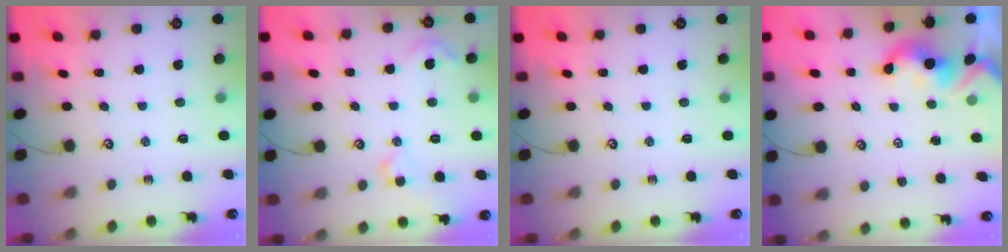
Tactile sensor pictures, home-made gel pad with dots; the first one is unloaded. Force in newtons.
{"total": 4.2, "press": 4.2, "slide": 0.4}
{"total": 0.0}
{"total": 1.8, "press": 1.7, "slide": 0.6}